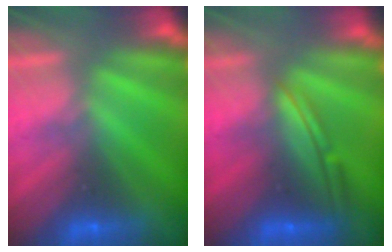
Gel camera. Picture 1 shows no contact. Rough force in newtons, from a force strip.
{"total": 5.5}